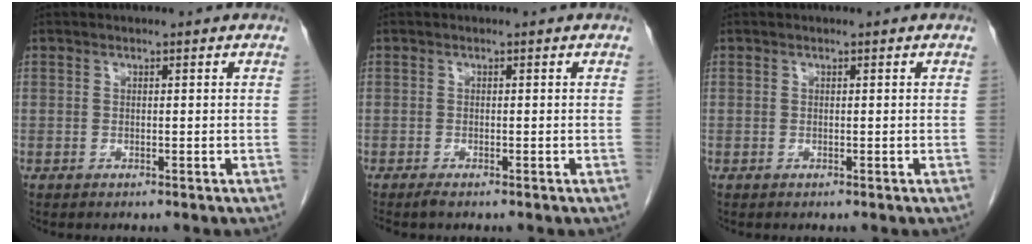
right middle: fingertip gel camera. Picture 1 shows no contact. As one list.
[{"total": 0.8, "force": [-0.6, -0.1, 0.4], "torque": [-0.013, -0.003, -0.013]}, {"total": 0.0}]